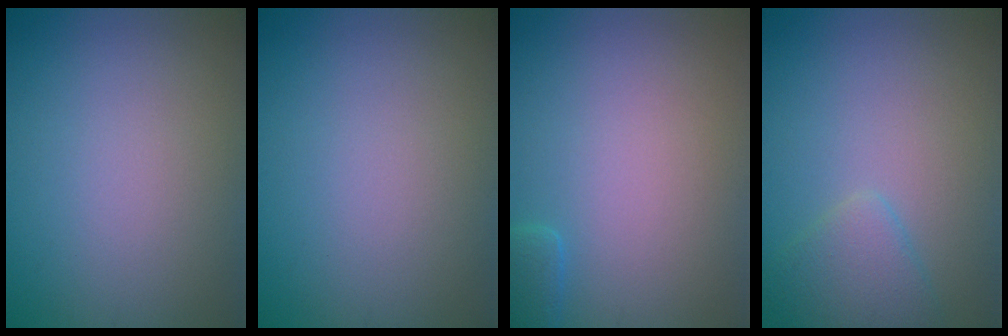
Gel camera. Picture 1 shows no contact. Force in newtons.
{"total": 0.0}
{"total": 1.4, "press": 1.4, "slide": 0.1}
{"total": 2.5, "press": 2.5, "slide": 0.2}